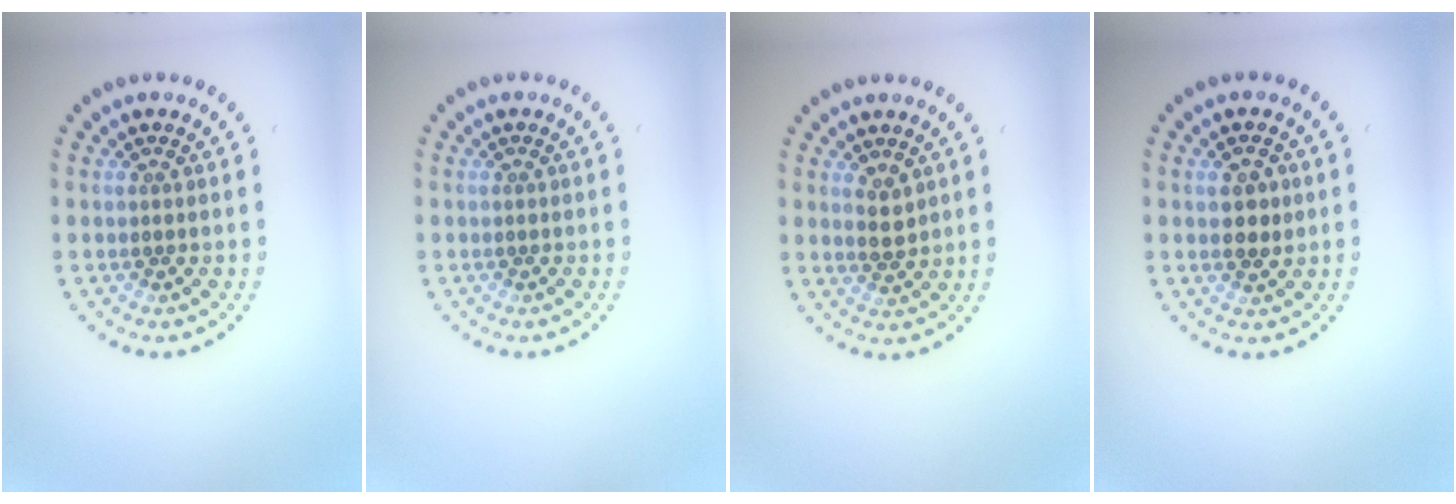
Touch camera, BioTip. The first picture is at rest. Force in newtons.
{"total": 0.0}
{"total": 1.8, "press": 1.7, "slide": 0.5}
{"total": 2.1, "press": 2.1, "slide": 0.2}